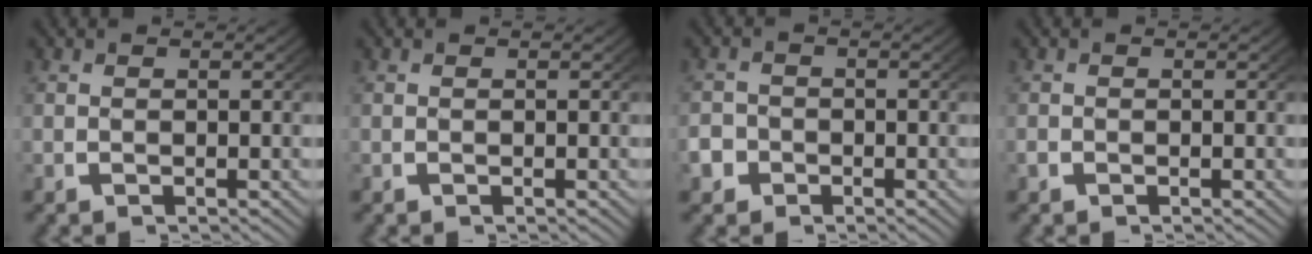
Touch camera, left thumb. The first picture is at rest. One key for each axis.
{"total": 0.0}
{"total": 2.8, "fx": -1.4, "fy": 2.4, "fz": 0.4, "tx": -0.012, "ty": -0.011, "tz": -0.025}
{"total": 0.6, "fx": -0.4, "fy": 0.5, "fz": 0.2, "tx": -0.005, "ty": -0.004, "tz": -0.007}